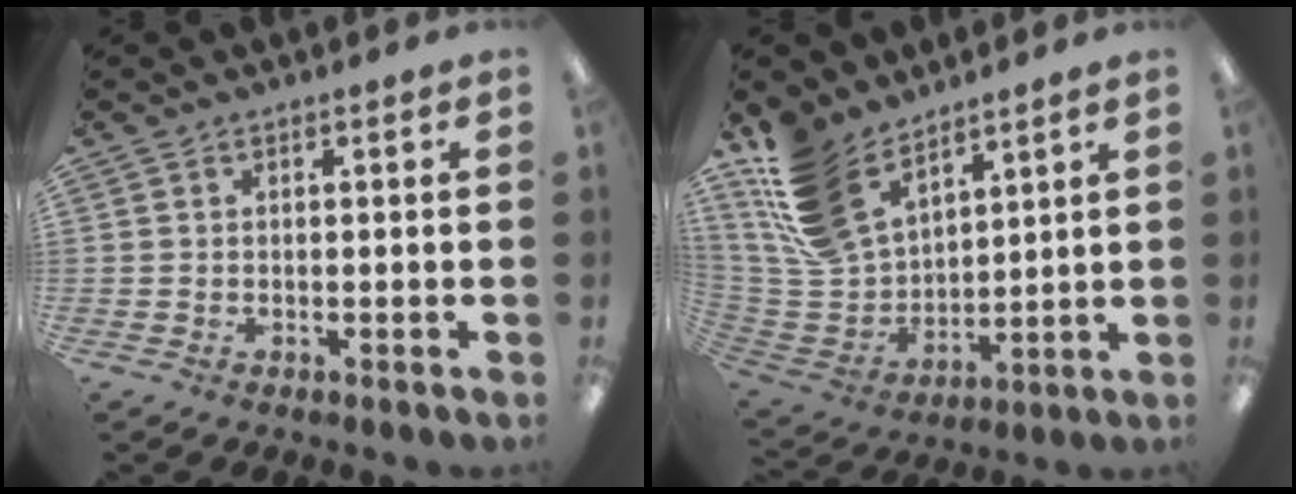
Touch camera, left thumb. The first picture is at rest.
{"total": 16.3, "force": [11.8, 8.9, 6.8], "torque": [-0.175, -0.063, 0.229]}